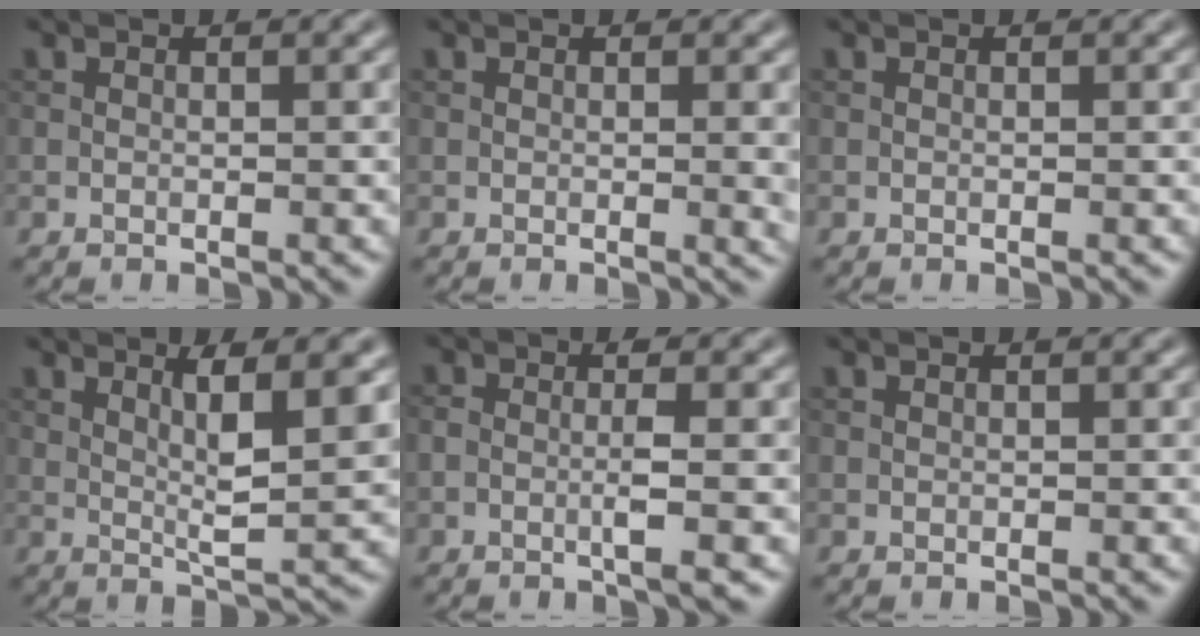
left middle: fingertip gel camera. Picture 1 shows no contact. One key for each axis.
{"total": 1.7, "fx": 0.1, "fy": 0.4, "fz": 1.7, "tx": -0.017, "ty": -0.002, "tz": -0.002}
{"total": 0.0}
{"total": 4.7, "fx": 1.5, "fy": 0.8, "fz": 4.3, "tx": -0.073, "ty": -0.006, "tz": 0.028}
{"total": 2.1, "fx": -0.4, "fy": 0.2, "fz": 2.0, "tx": -0.040, "ty": 0.001, "tz": -0.011}
{"total": 0.0}